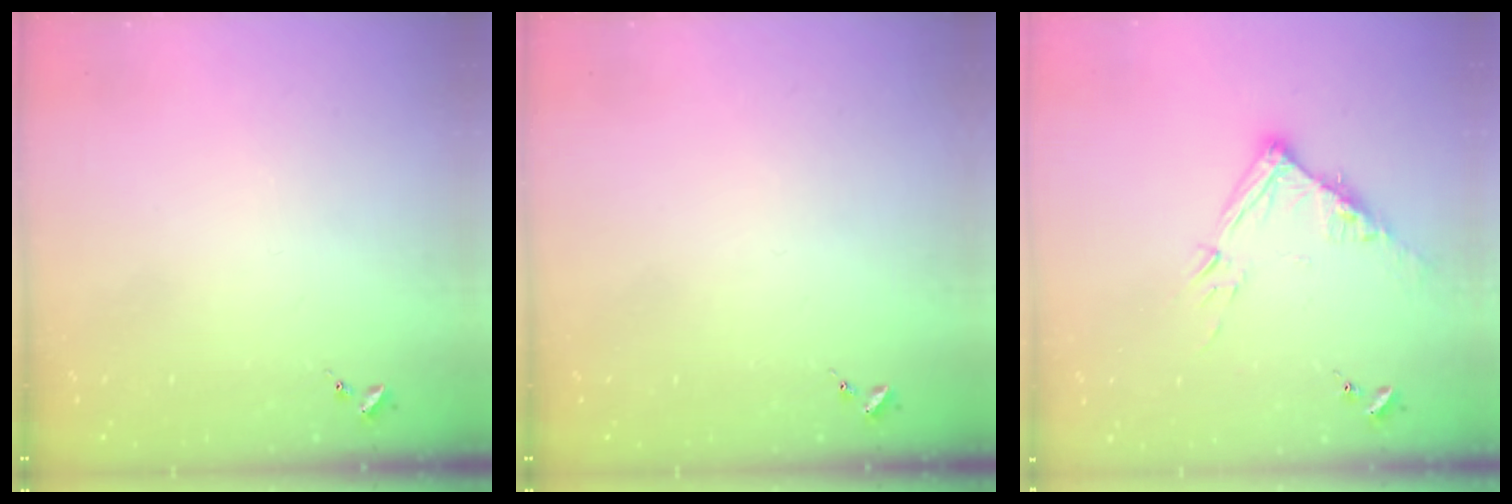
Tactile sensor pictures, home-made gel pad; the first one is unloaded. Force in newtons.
{"total": 0.0}
{"total": 12.1, "press": 12.1, "slide": 1.2}